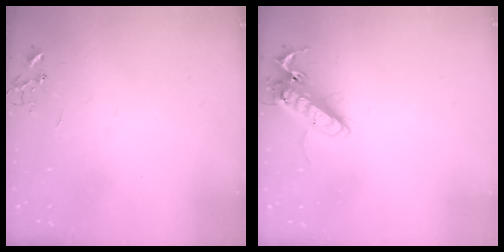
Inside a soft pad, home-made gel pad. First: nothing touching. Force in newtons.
{"total": 15.0, "press": 14.7, "slide": 2.5}